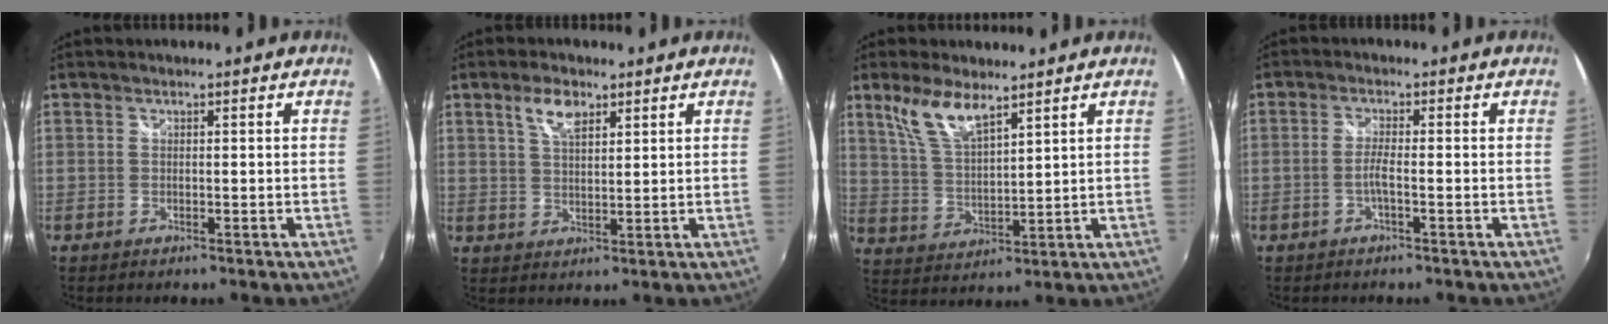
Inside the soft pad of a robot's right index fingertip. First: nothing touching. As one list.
[{"total": 5.1, "force": [3.0, 2.3, 3.4], "torque": [-0.061, 0.007, 0.055]}, {"total": 8.6, "force": [6.0, 2.7, 5.6], "torque": [-0.114, 0.004, 0.128]}, {"total": 2.3, "force": [-0.9, -0.1, 2.1], "torque": [-0.043, 0.001, -0.019]}]